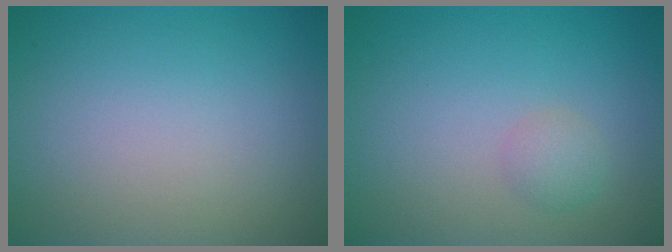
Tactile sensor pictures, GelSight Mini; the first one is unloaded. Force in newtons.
{"total": 1.3, "press": 1.3, "slide": 0.1}